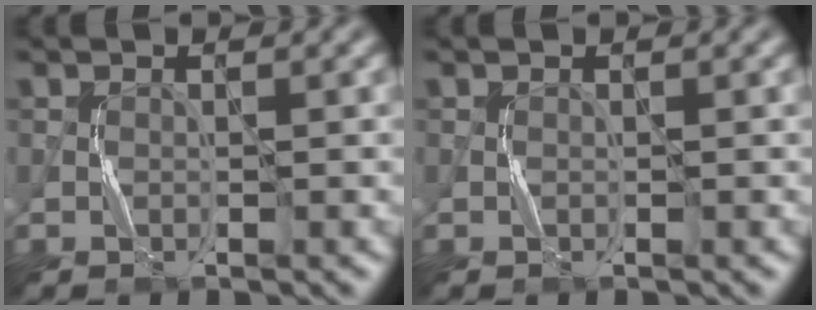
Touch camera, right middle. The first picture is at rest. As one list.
[{"total": 0.0}]